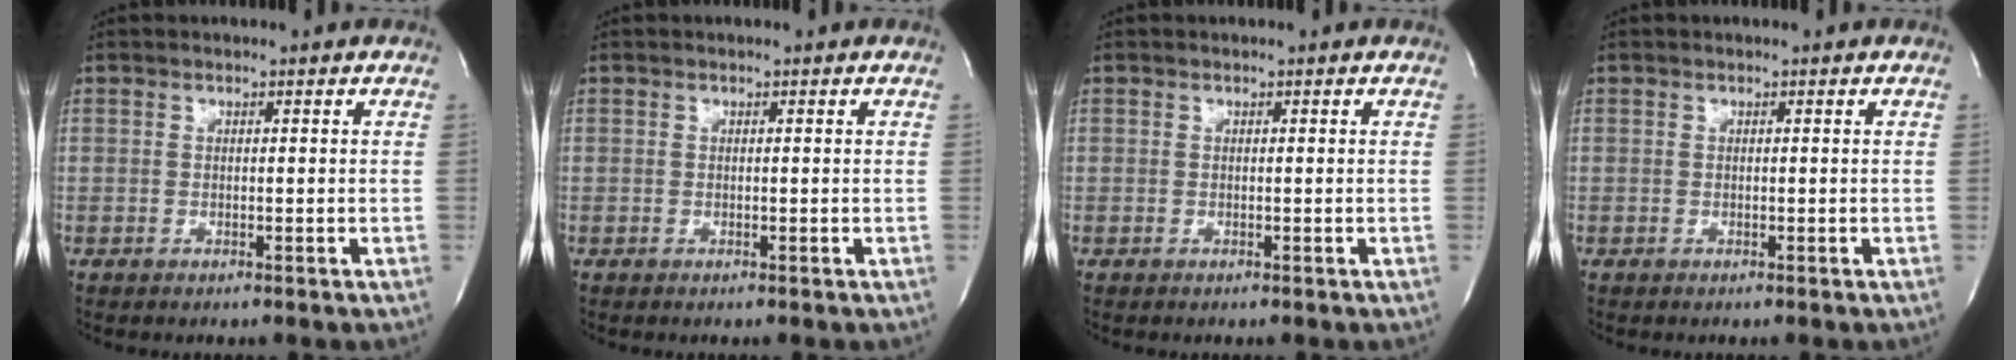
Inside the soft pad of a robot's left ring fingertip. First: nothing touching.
{"total": 0.0}
{"total": 0.0}
{"total": 0.0}